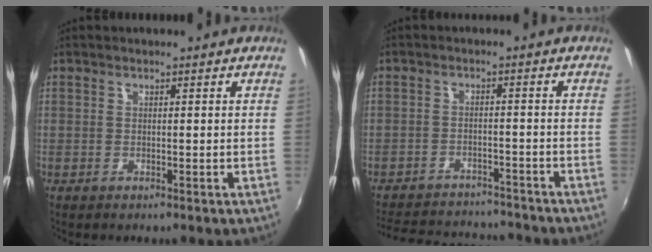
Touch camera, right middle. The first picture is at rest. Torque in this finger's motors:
{"motor_torque": [0.80, -1.34, -0.19, -0.04]}